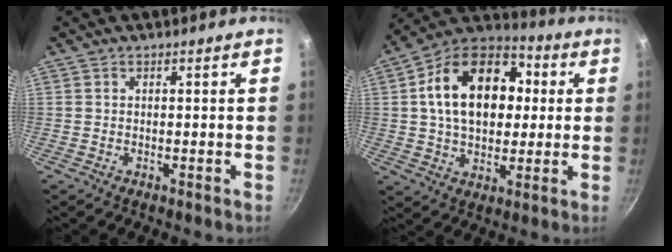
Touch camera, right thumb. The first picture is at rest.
{"total": 21.2, "force": [3.4, 14.4, 15.1], "torque": [-0.221, 0.026, 0.042]}